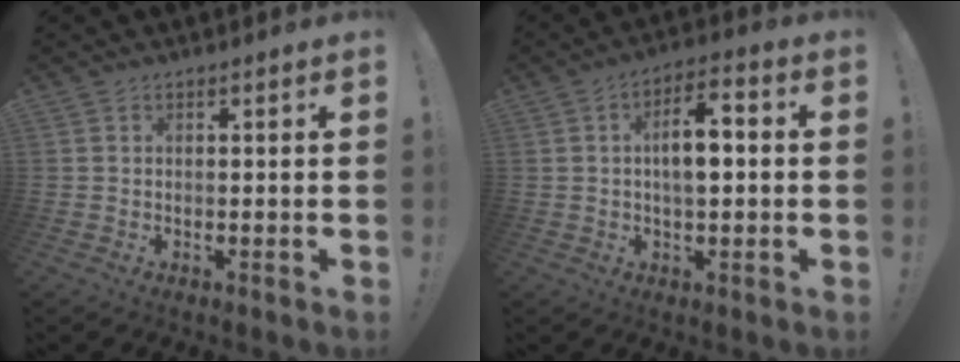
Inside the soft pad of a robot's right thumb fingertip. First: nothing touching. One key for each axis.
{"total": 8.2, "fx": 0.1, "fy": 3.8, "fz": 7.2, "tx": -0.101, "ty": 0.007, "tz": -0.003}